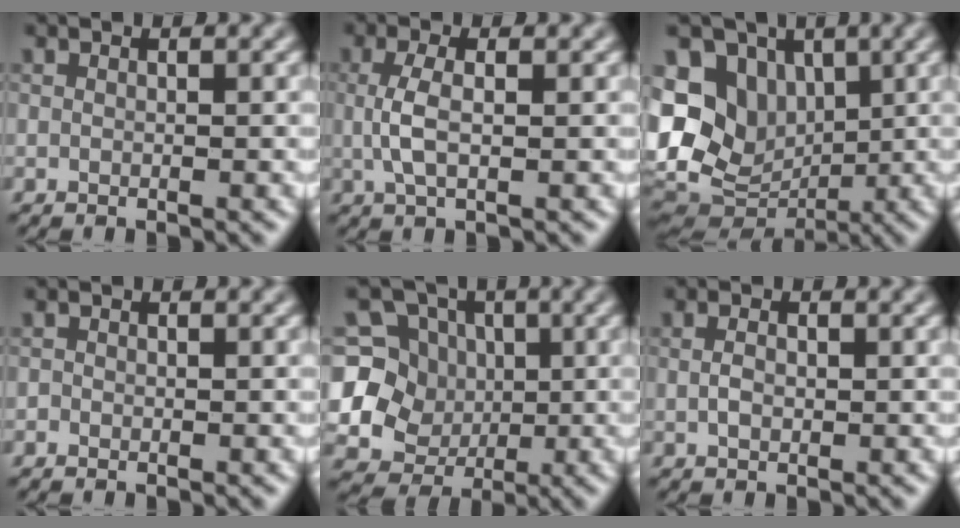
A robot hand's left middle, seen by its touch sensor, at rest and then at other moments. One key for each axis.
{"total": 2.8, "fx": 0.1, "fy": 1.0, "fz": 2.6, "tx": -0.063, "ty": 0.001, "tz": 0.000}
{"total": 11.1, "fx": 1.3, "fy": 9.2, "fz": 6.2, "tx": -0.125, "ty": 0.004, "tz": 0.023}
{"total": 0.0}
{"total": 9.8, "fx": 0.3, "fy": 9.1, "fz": 3.6, "tx": -0.080, "ty": 0.039, "tz": -0.035}
{"total": 1.3, "fx": 0.0, "fy": 0.8, "fz": 1.0, "tx": -0.023, "ty": 0.001, "tz": 0.000}